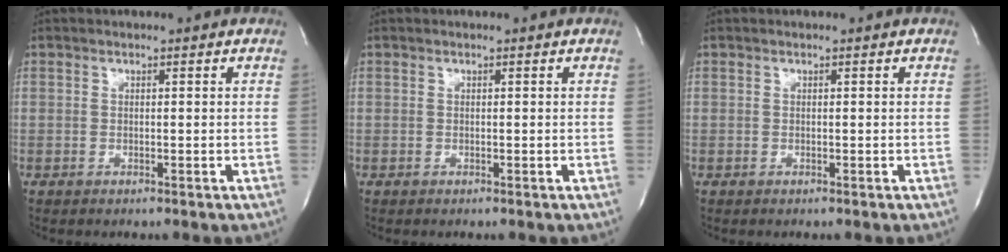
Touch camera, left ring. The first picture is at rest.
{"total": 0.0}
{"total": 0.0}